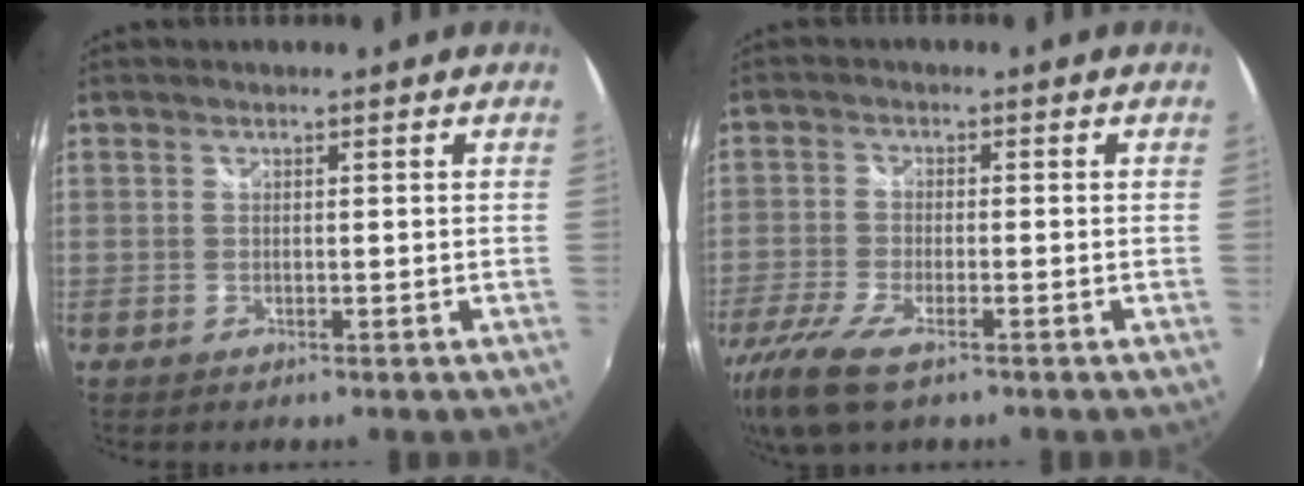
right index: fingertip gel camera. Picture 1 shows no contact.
{"total": 10.8, "force": [-7.2, 3.3, 7.3], "torque": [-0.174, -0.039, -0.142]}